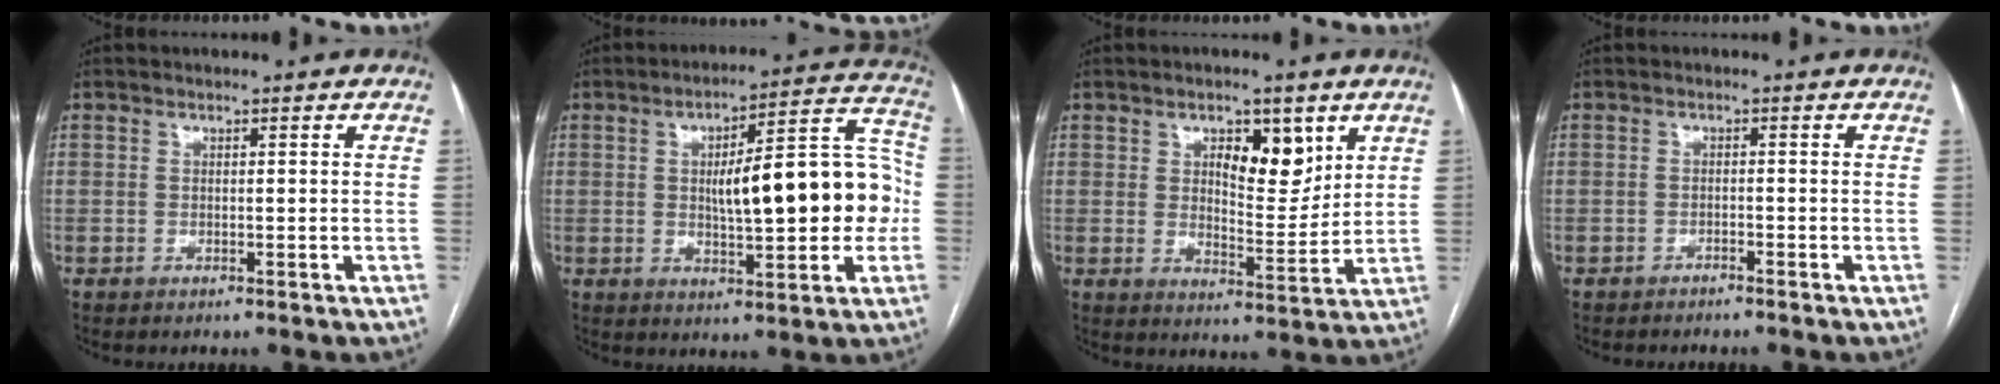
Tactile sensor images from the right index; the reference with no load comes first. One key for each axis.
{"total": 17.1, "fx": -0.2, "fy": 4.5, "fz": 16.5, "tx": -0.225, "ty": 0.039, "tz": 0.003}
{"total": 7.8, "fx": 3.7, "fy": 3.3, "fz": 6.1, "tx": -0.088, "ty": -0.002, "tz": 0.060}
{"total": 1.2, "fx": -1.1, "fy": 0.0, "fz": 0.4, "tx": -0.010, "ty": 0.000, "tz": -0.018}